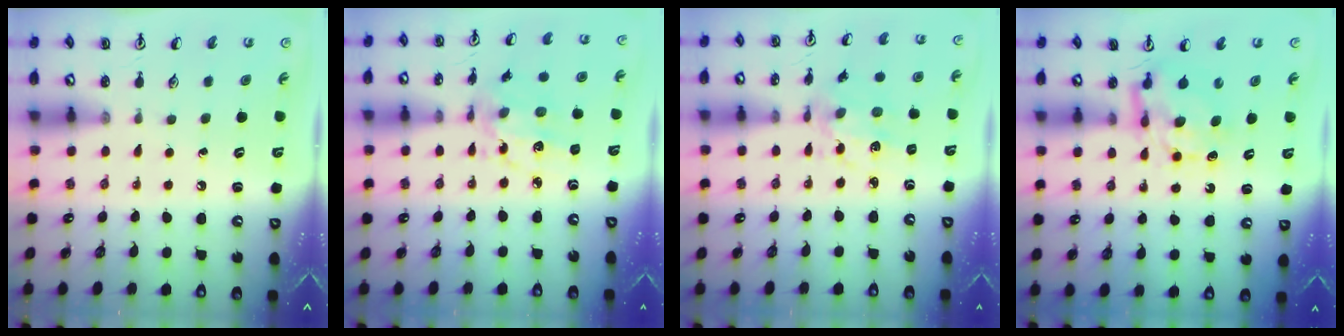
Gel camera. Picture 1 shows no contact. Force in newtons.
{"total": 9.4, "press": 9.4, "slide": 0.6}
{"total": 7.3, "press": 7.3, "slide": 0.4}
{"total": 7.5, "press": 7.5, "slide": 0.6}